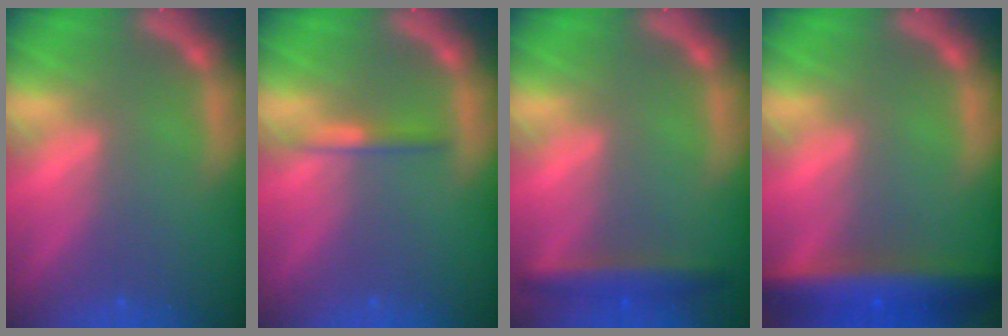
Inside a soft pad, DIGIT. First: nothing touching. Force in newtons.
{"total": 1.4}
{"total": 3.5}
{"total": 7.4}